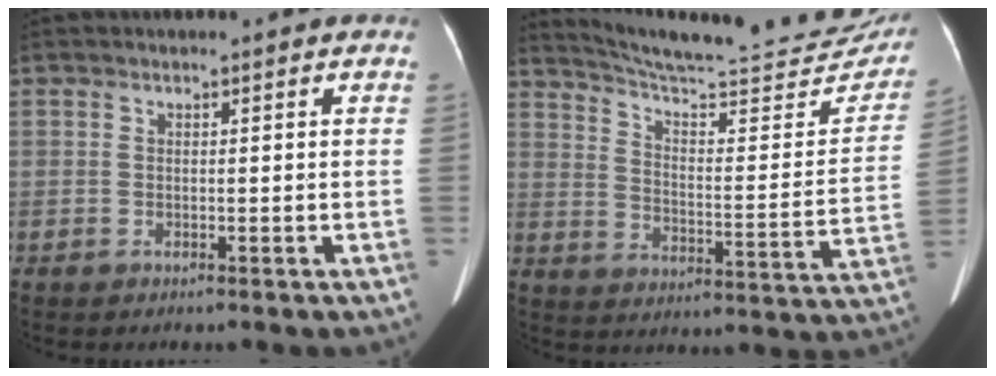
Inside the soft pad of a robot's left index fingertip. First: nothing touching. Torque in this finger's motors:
{"motor_torque": [-0.37, -1.49, 0.00, 0.03]}